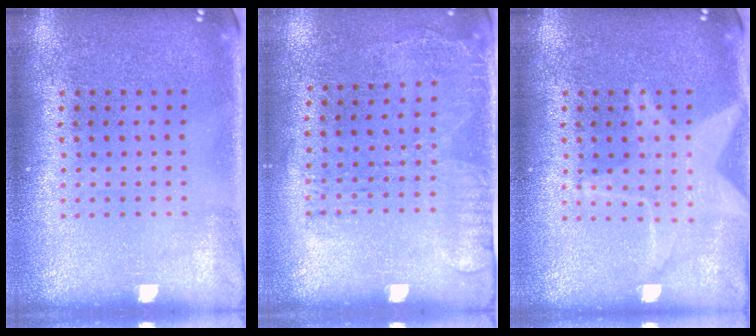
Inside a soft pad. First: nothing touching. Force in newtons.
{"total": 1.7, "press": 1.2, "slide": 1.2}
{"total": 2.8, "press": 2.8, "slide": 0.3}